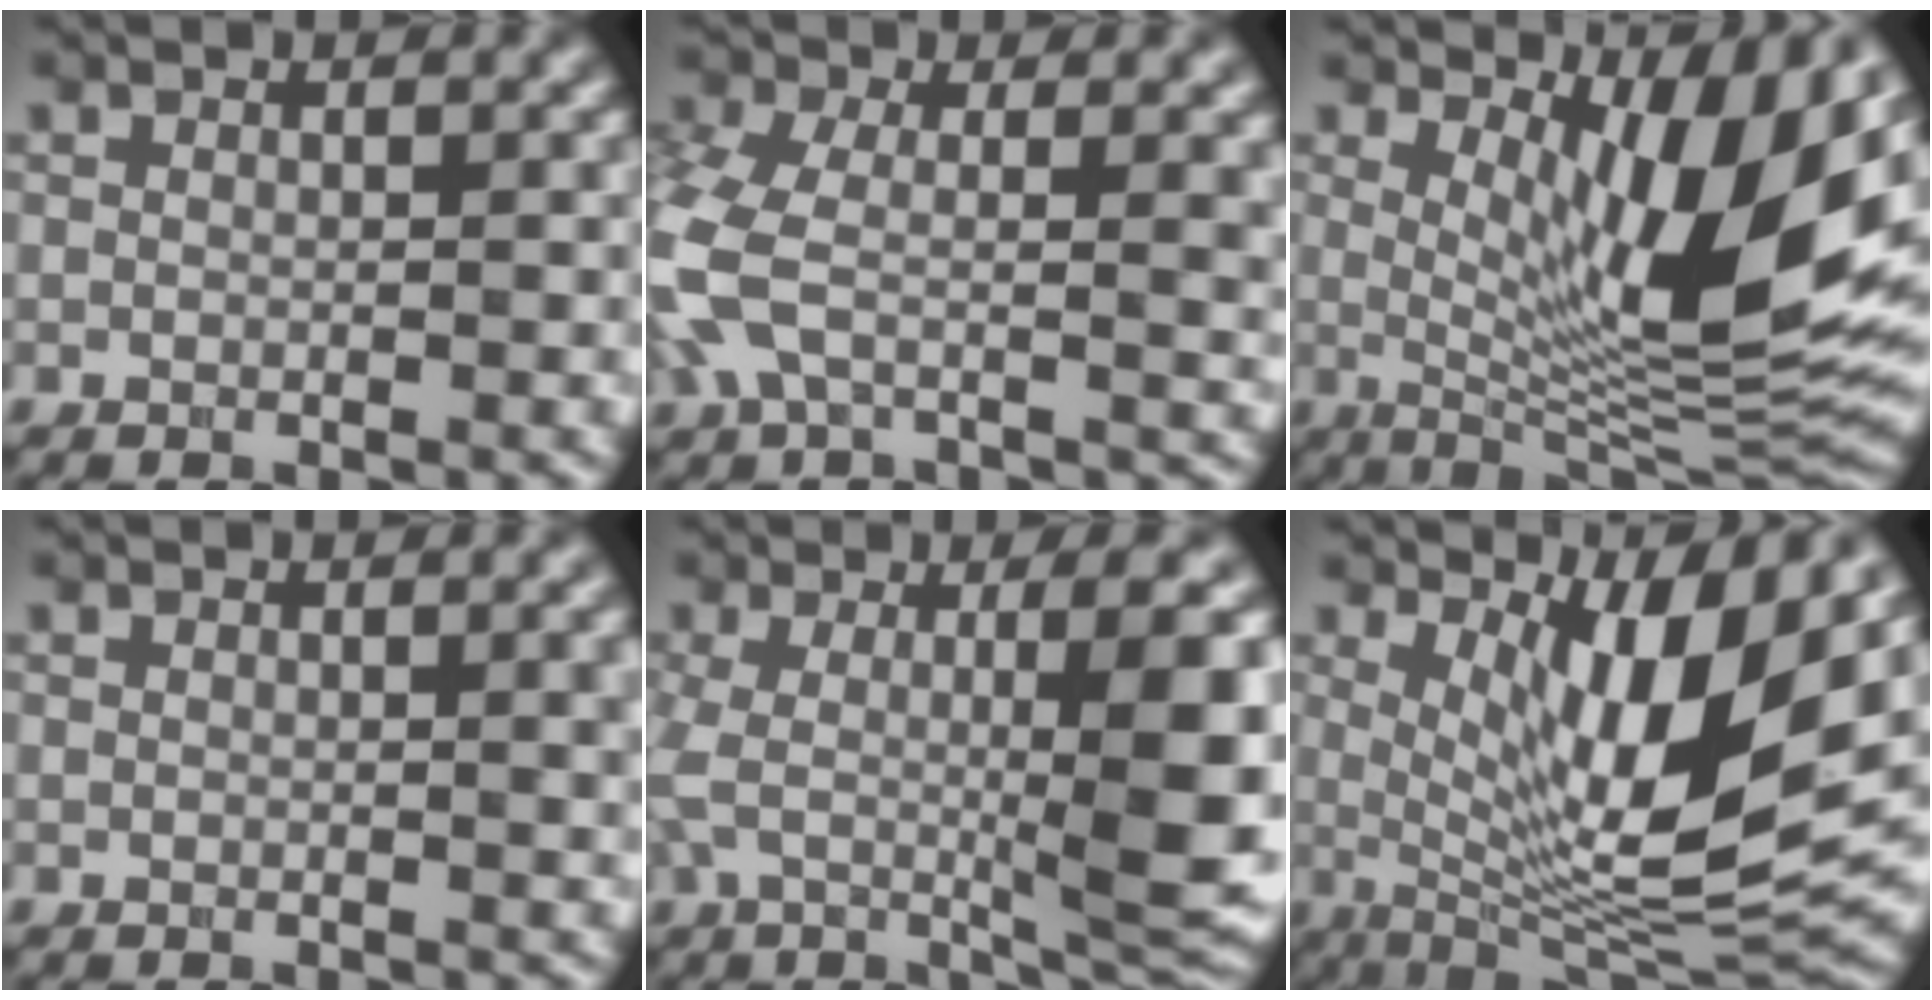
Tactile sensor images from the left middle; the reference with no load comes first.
{"total": 8.4, "force": [-1.1, 4.2, 7.2], "torque": [-0.197, -0.013, -0.022]}
{"total": 10.5, "force": [3.0, 2.9, 9.6], "torque": [-0.147, -0.017, 0.067]}
{"total": 2.7, "force": [0.5, 0.9, 2.5], "torque": [-0.020, 0.007, 0.014]}
{"total": 9.9, "force": [-0.6, 2.2, 9.6], "torque": [-0.161, -0.011, 0.003]}
{"total": 10.5, "force": [3.2, 2.6, 9.6], "torque": [-0.156, -0.013, 0.074]}